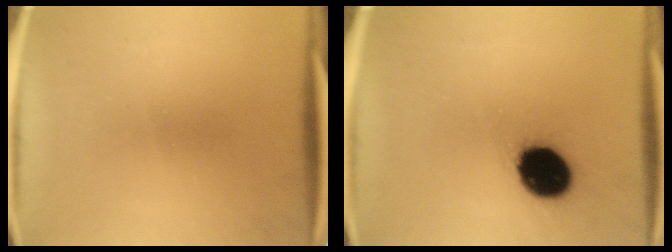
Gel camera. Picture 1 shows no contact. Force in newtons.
{"total": 14.3}